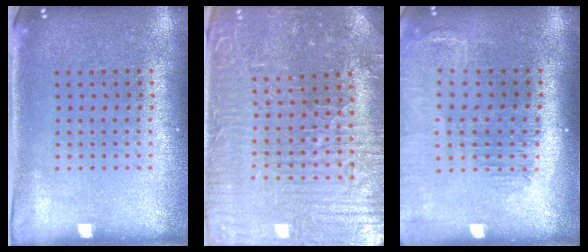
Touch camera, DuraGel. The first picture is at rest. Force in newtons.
{"total": 4.2, "press": 4.1, "slide": 0.6}
{"total": 1.4, "press": 1.3, "slide": 0.3}